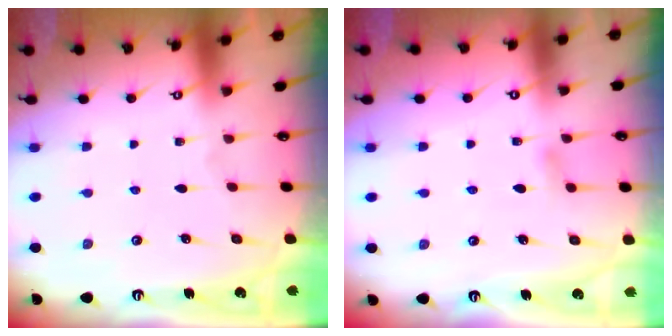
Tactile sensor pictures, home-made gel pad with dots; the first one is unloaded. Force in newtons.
{"total": 4.6, "press": 4.5, "slide": 0.6}